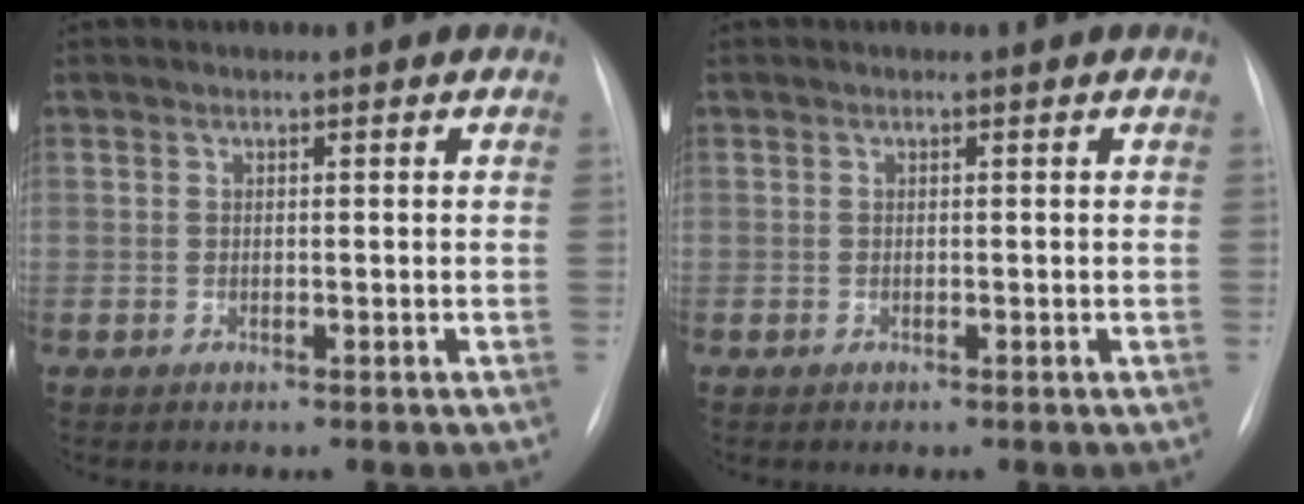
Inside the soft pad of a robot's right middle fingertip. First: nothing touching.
{"total": 0.0}